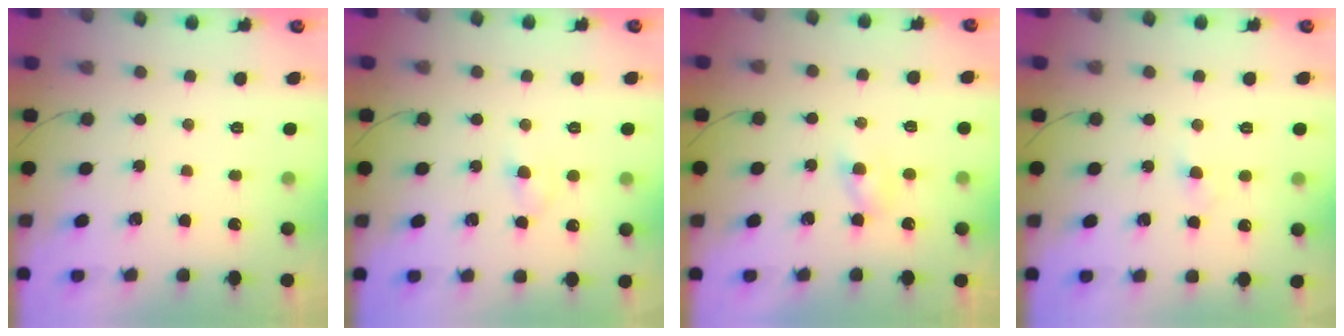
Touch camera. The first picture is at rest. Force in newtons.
{"total": 2.7, "press": 2.4, "slide": 1.2}
{"total": 1.7, "press": 1.5, "slide": 0.8}
{"total": 3.1, "press": 2.8, "slide": 1.2}